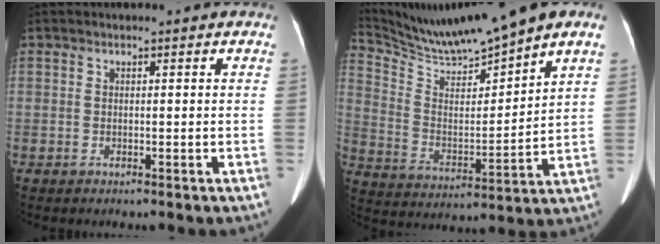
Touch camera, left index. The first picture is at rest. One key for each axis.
{"total": 13.4, "fx": 12.2, "fy": -1.4, "fz": 5.3, "tx": -0.115, "ty": 0.000, "tz": 0.232}